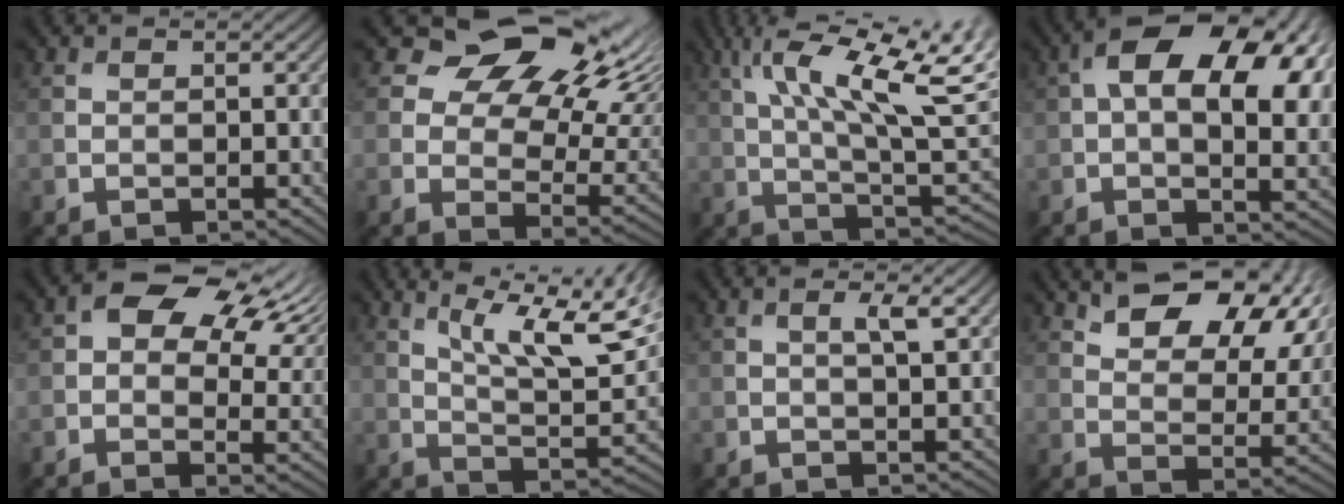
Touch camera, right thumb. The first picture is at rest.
{"total": 14.8, "force": [7.8, 8.7, 9.2], "torque": [-0.156, 0.002, 0.140]}
{"total": 16.7, "force": [6.3, 5.1, 14.6], "torque": [-0.261, 0.021, 0.117]}
{"total": 15.2, "force": [4.5, 8.3, 11.9], "torque": [-0.190, 0.018, 0.065]}
{"total": 10.6, "force": [3.6, 6.3, 7.7], "torque": [-0.125, 0.002, 0.060]}
{"total": 13.0, "force": [6.9, 3.8, 10.3], "torque": [-0.186, 0.001, 0.116]}
{"total": 2.2, "force": [1.0, 0.2, 2.0], "torque": [-0.034, 0.000, 0.020]}
{"total": 14.2, "force": [8.0, 6.7, 9.6], "torque": [-0.165, 0.010, 0.129]}